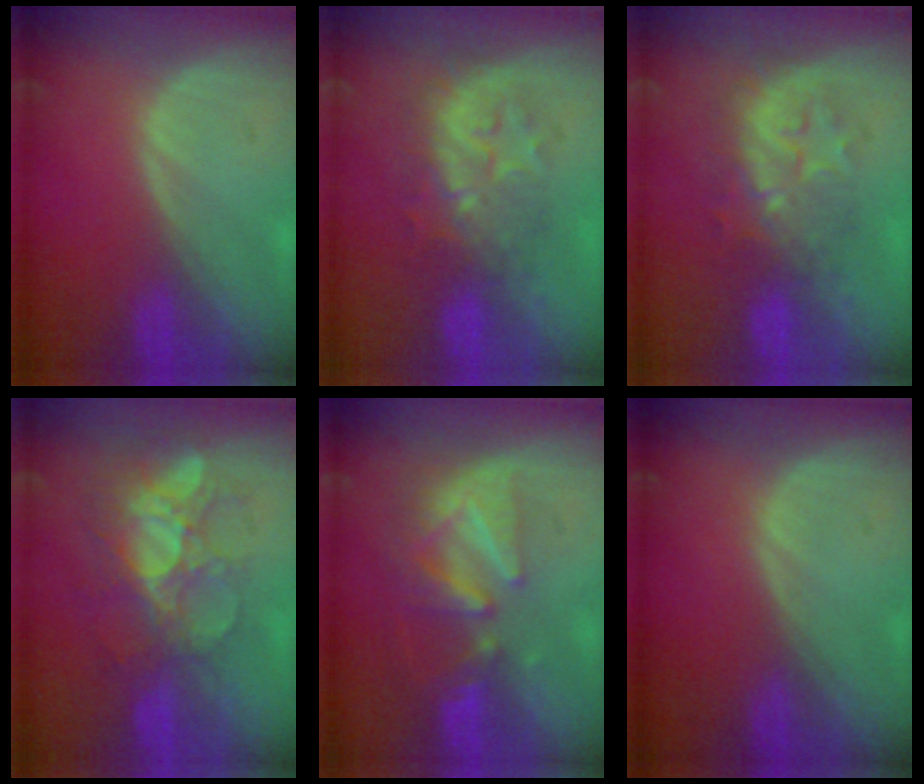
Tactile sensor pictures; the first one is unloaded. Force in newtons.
{"total": 7.8, "press": 7.5, "slide": 2.1}
{"total": 7.8, "press": 7.5, "slide": 2.1}
{"total": 9.8, "press": 8.5, "slide": 4.8}
{"total": 8.2, "press": 7.4, "slide": 3.6}
{"total": 0.0}